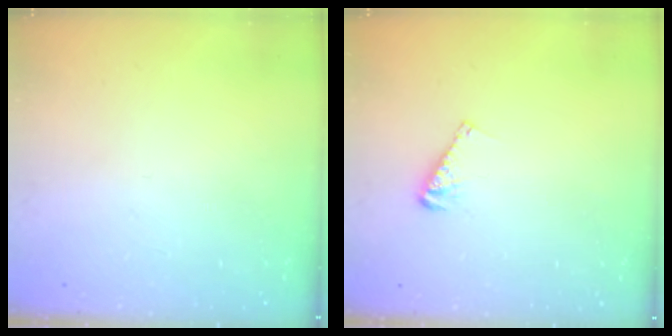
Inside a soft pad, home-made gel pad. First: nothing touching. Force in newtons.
{"total": 4.9, "press": 4.9, "slide": 0.5}